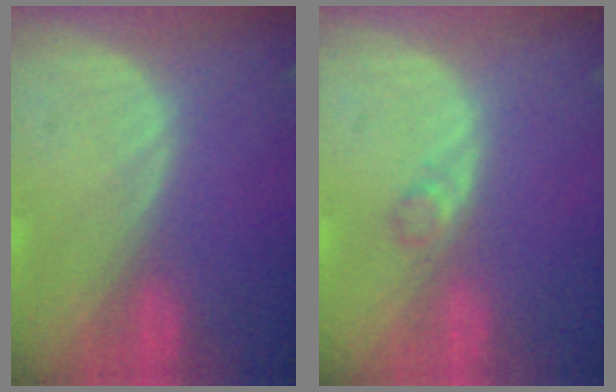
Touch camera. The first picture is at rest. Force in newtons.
{"total": 1.4, "press": 1.4, "slide": 0.1}